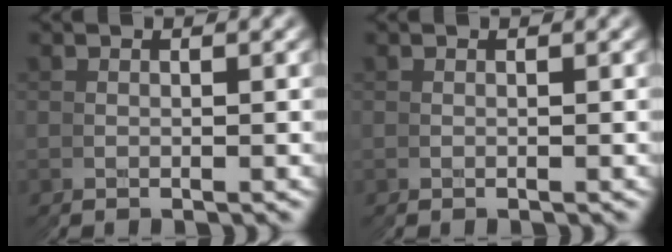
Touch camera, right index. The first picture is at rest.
{"total": 0.0}